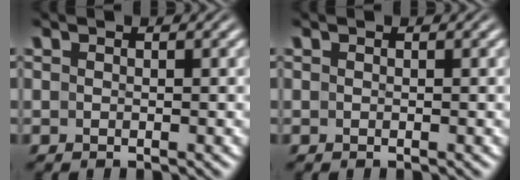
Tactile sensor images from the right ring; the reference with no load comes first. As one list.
[{"total": 0.0}]